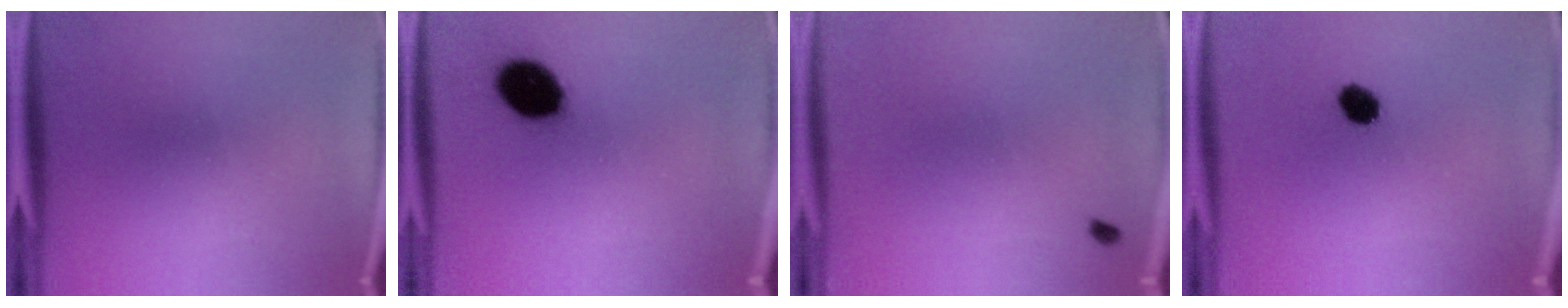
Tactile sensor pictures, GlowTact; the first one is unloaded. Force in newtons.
{"total": 12.4}
{"total": 0.8}
{"total": 4.7}